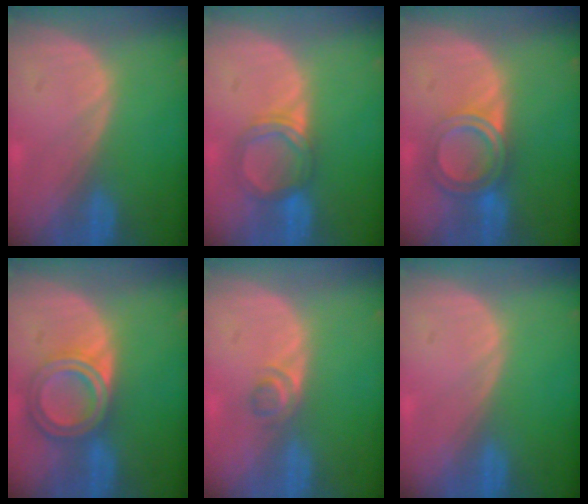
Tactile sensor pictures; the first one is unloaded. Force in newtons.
{"total": 4.7, "press": 4.4, "slide": 1.7}
{"total": 6.3, "press": 5.4, "slide": 3.3}
{"total": 6.8, "press": 6.0, "slide": 3.1}
{"total": 2.2, "press": 2.0, "slide": 0.9}
{"total": 0.0}